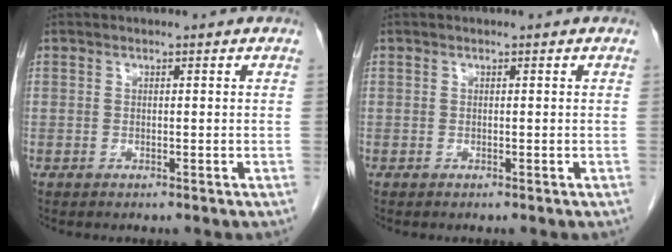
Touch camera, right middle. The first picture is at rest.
{"total": 0.0}